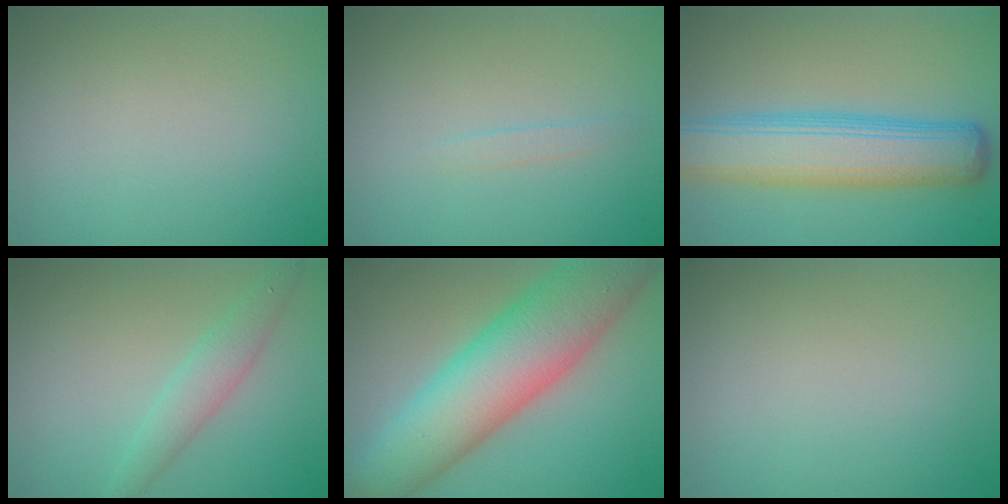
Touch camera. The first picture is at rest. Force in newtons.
{"total": 0.7, "press": 0.7, "slide": 0.1}
{"total": 8.1, "press": 8.1, "slide": 0.2}
{"total": 2.4, "press": 2.4, "slide": 0.1}
{"total": 11.0, "press": 11.0, "slide": 0.5}
{"total": 0.0}